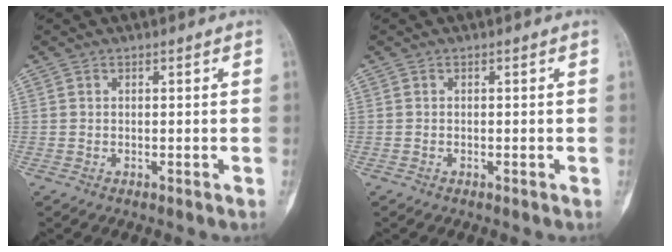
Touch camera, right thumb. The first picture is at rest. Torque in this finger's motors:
{"motor_torque": [-0.02, 0.22, -0.03, 0.01, -0.04]}